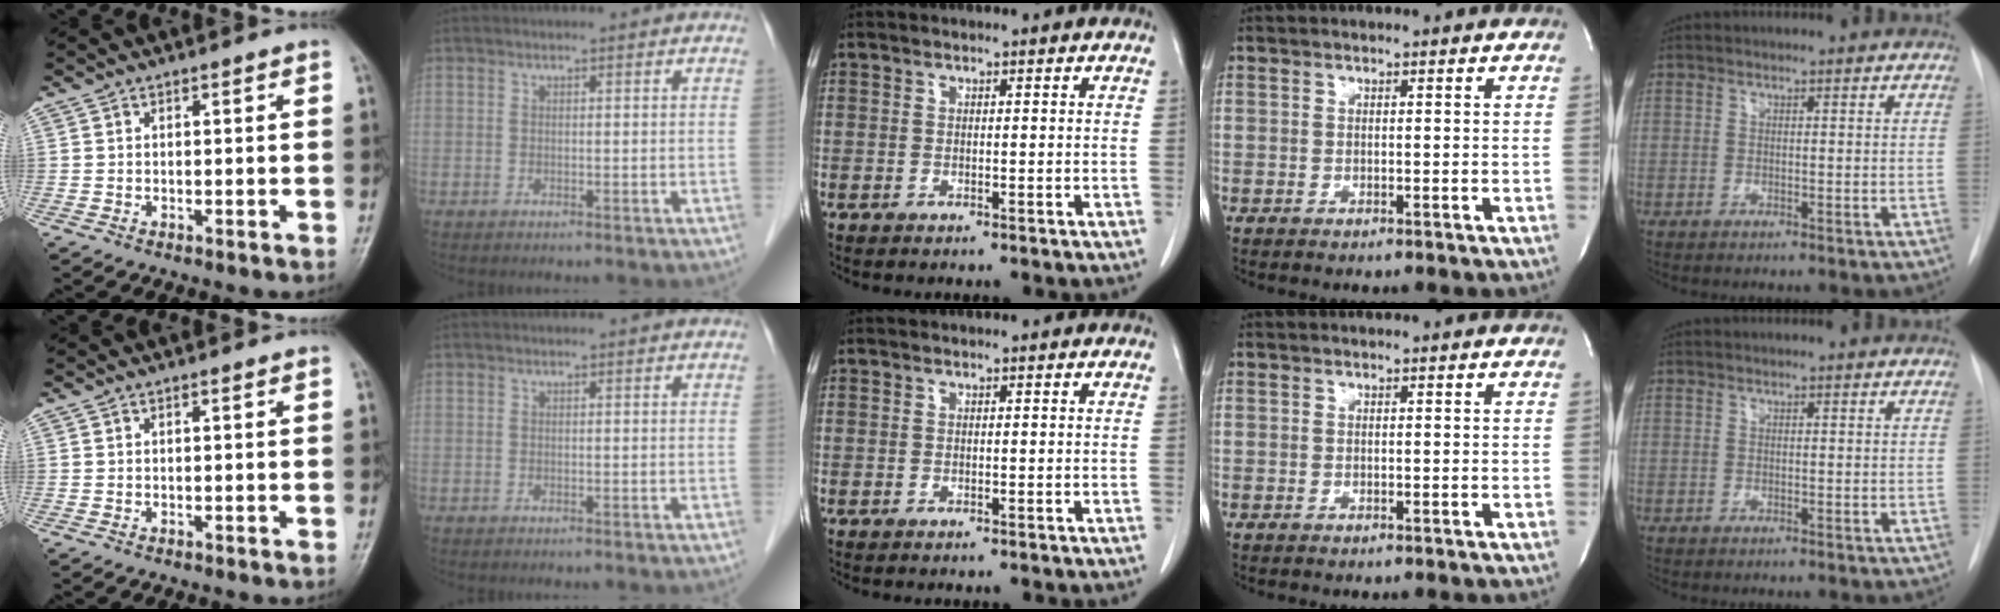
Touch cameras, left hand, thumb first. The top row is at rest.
{}